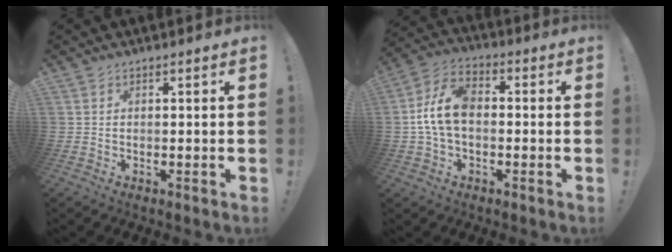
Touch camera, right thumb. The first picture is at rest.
{"total": 12.0, "force": [-0.2, 7.8, 9.1], "torque": [-0.169, 0.010, -0.001]}